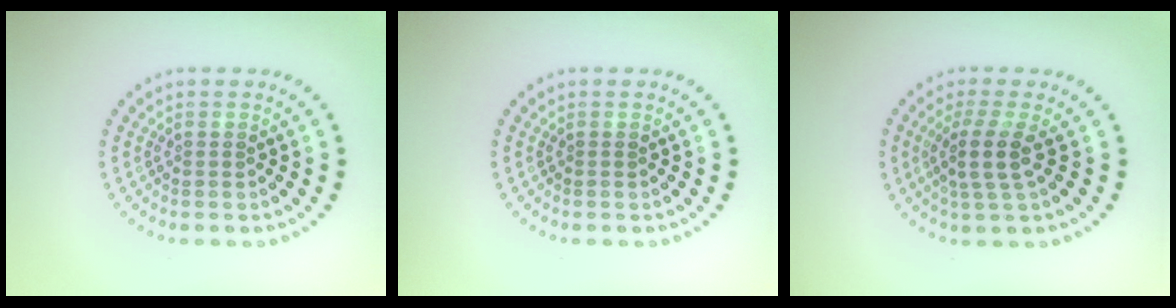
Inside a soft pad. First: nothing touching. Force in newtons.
{"total": 0.0}
{"total": 2.9, "press": 2.1, "slide": 2.0}